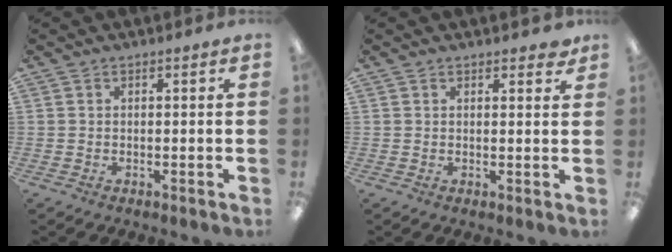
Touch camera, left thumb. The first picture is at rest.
{"total": 1.9, "force": [1.6, 0.7, 0.8], "torque": [-0.001, -0.005, 0.026]}